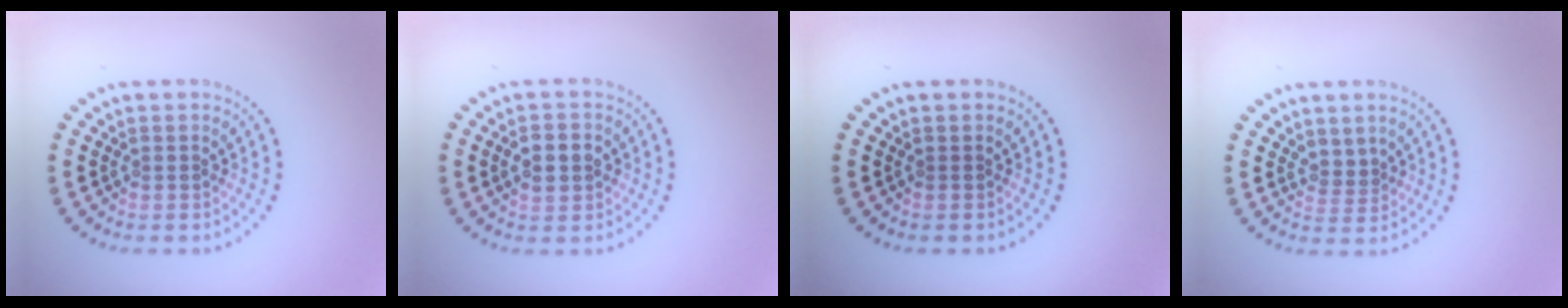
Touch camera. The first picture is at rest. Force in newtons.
{"total": 3.0, "press": 3.0, "slide": 0.1}
{"total": 0.0}
{"total": 1.6, "press": 1.2, "slide": 1.0}